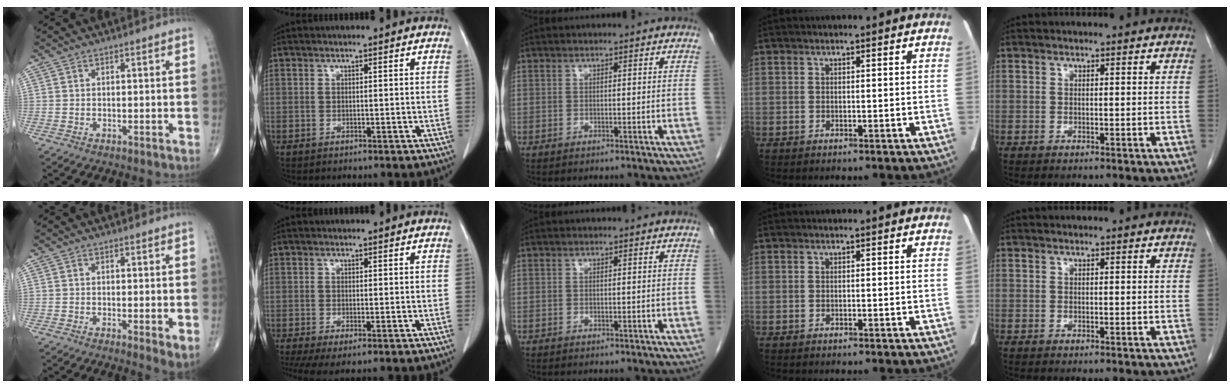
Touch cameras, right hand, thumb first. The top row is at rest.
{"thumb": {"total": 3.2, "force": [-0.2, 0.8, 3.1], "torque": [-0.053, -0.014, -0.007]}, "index": {"total": 4.5, "force": [-2.4, 1.4, 3.5], "torque": [-0.067, -0.011, -0.041]}}